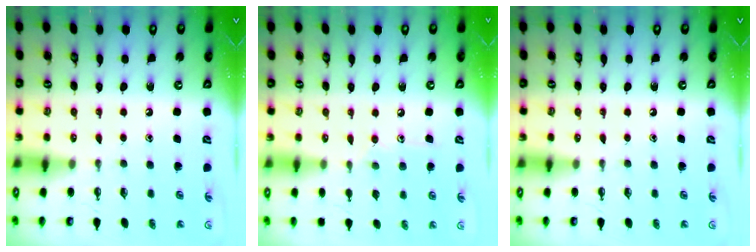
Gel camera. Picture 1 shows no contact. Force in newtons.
{"total": 7.6, "press": 7.6, "slide": 0.4}
{"total": 0.0}